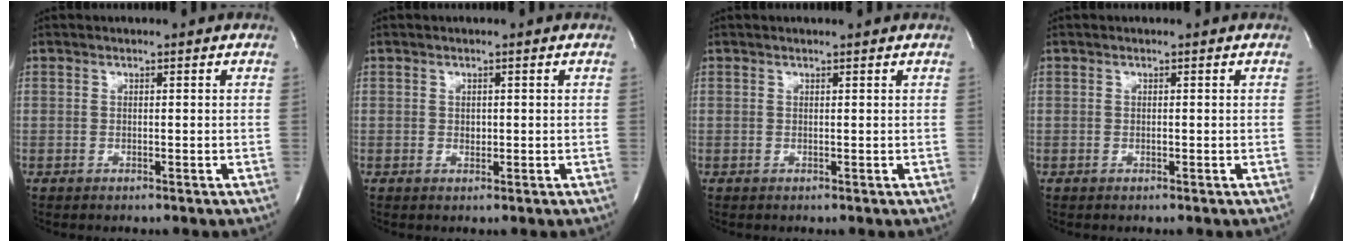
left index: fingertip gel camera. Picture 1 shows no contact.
{"total": 0.8, "force": [0.1, 0.7, 0.5], "torque": [-0.005, 0.001, 0.001]}
{"total": 1.4, "force": [1.3, -0.1, 0.4], "torque": [-0.012, 0.007, 0.017]}
{"total": 0.0}